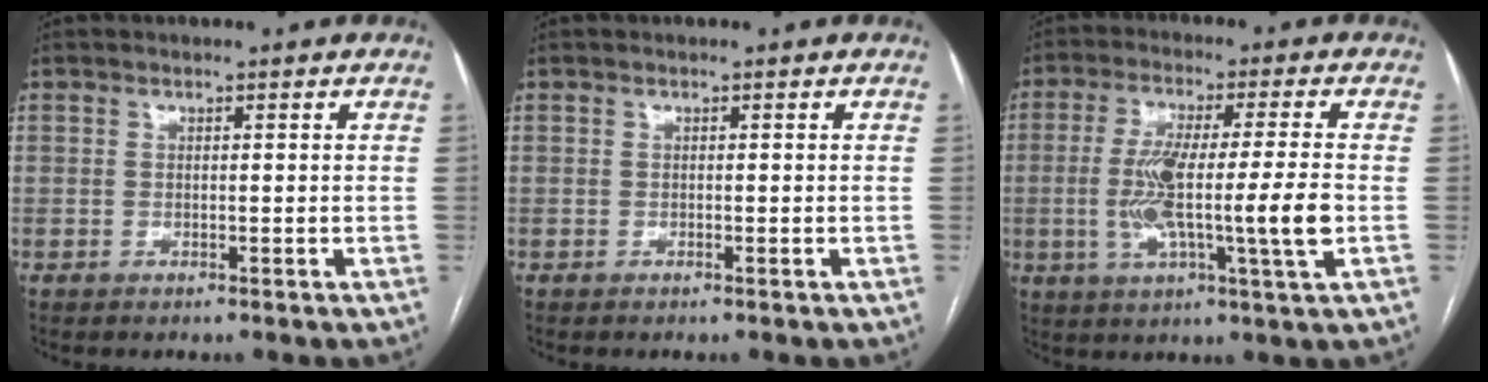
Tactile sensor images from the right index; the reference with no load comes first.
{"total": 0.0}
{"total": 12.4, "force": [-1.6, 0.1, 12.3], "torque": [-0.232, -0.006, -0.033]}